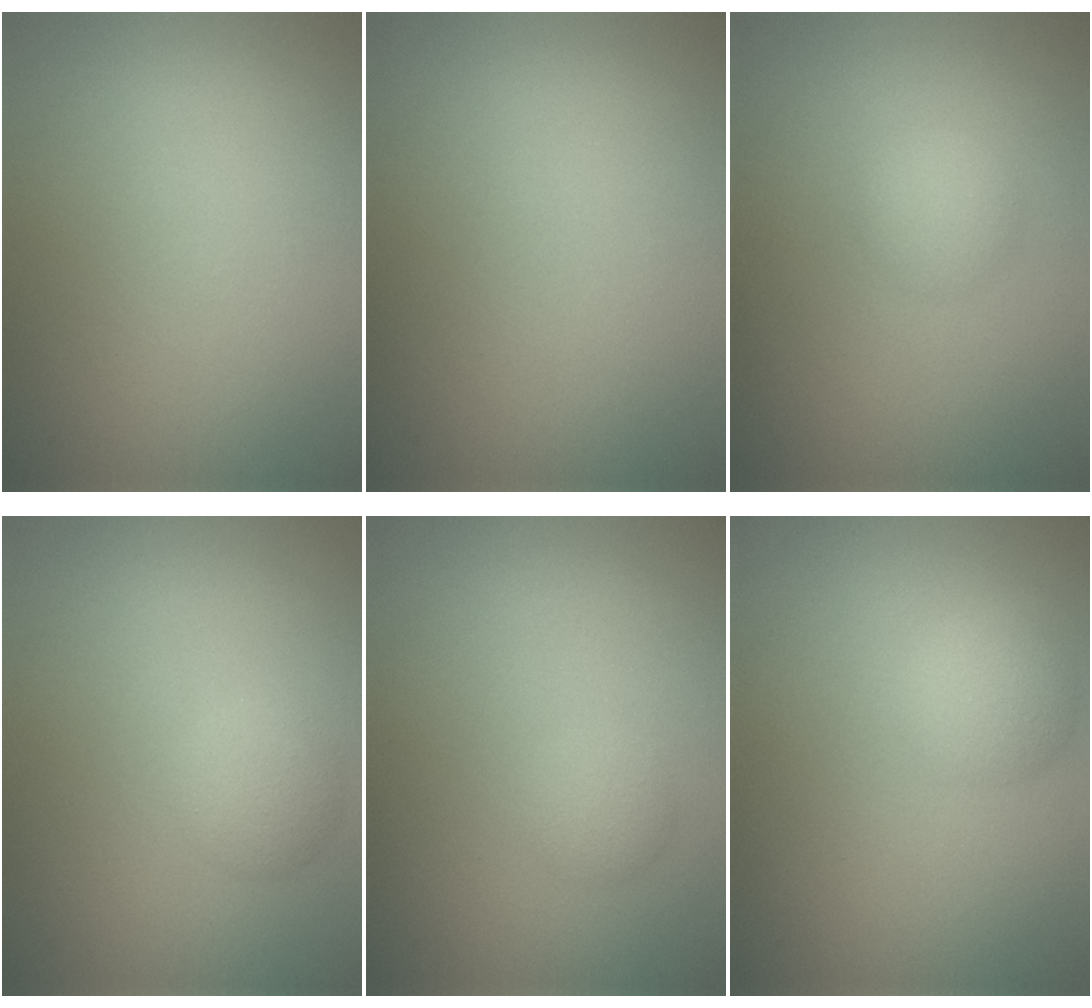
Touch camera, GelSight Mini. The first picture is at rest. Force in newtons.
{"total": 0.0}
{"total": 1.7, "press": 1.7, "slide": 0.1}
{"total": 2.2, "press": 2.2, "slide": 0.1}
{"total": 1.4, "press": 1.4, "slide": 0.1}
{"total": 2.6, "press": 2.6, "slide": 0.1}